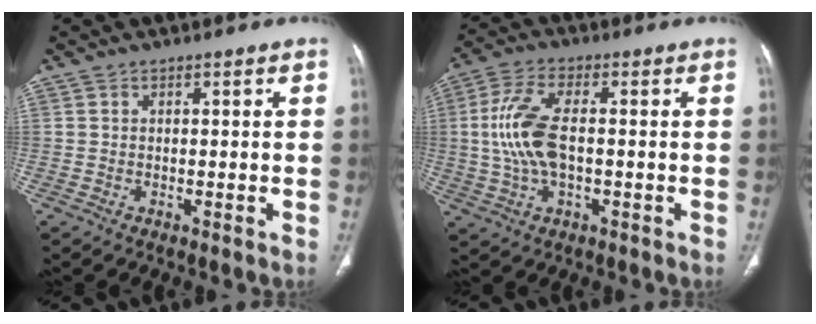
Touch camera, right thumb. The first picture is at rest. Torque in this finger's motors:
{"motor_torque": [-0.55, 0.85, 0.87, 0.50, 0.13]}